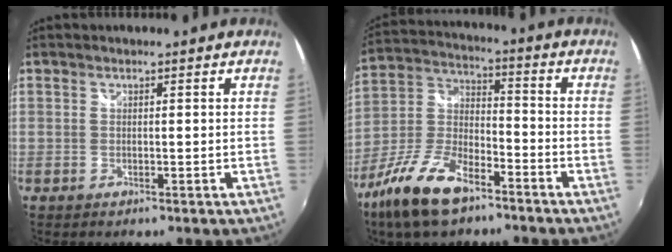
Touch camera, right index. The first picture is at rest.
{"total": 15.6, "force": [-10.2, 6.3, 10.0], "torque": [-0.221, -0.009, -0.193]}